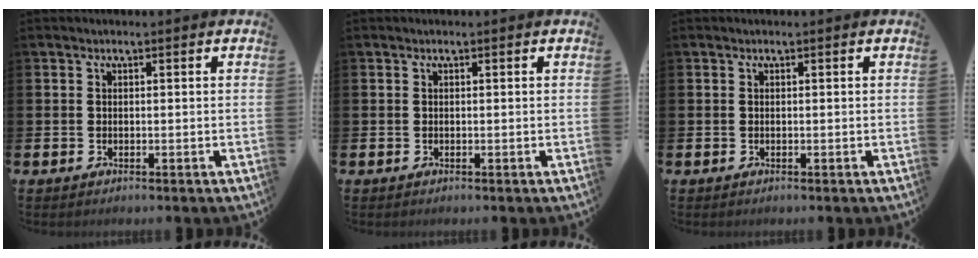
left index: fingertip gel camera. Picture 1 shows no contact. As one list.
[{"total": 0.0}, {"total": 0.0}]